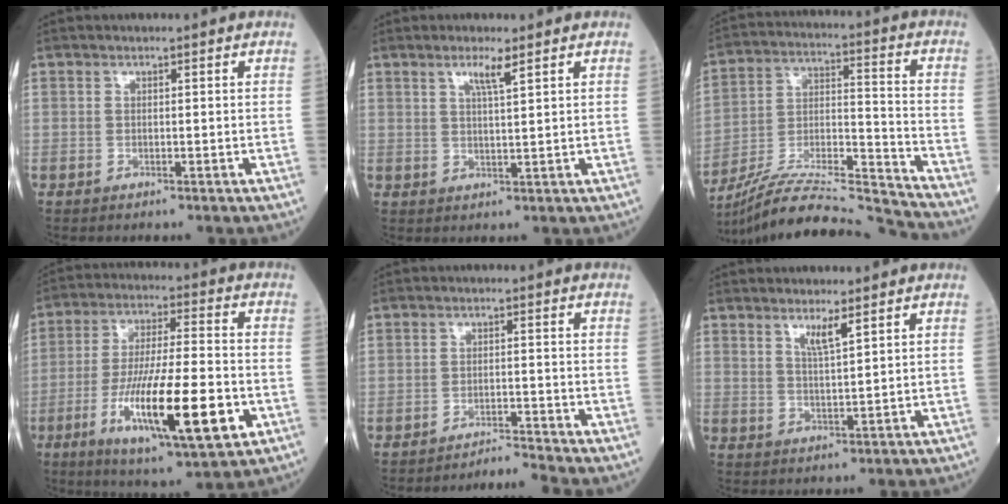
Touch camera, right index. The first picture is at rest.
{"total": 3.1, "force": [1.9, -0.2, 2.5], "torque": [-0.051, -0.002, 0.037]}
{"total": 19.6, "force": [-18.8, -1.4, 5.1], "torque": [-0.107, 0.009, -0.319]}
{"total": 18.7, "force": [-6.0, 2.9, 17.5], "torque": [-0.314, -0.026, -0.093]}
{"total": 3.7, "force": [-3.2, -1.8, -0.6], "torque": [0.012, -0.005, -0.051]}
{"total": 3.3, "force": [2.2, 0.0, 2.4], "torque": [-0.049, -0.009, 0.043]}